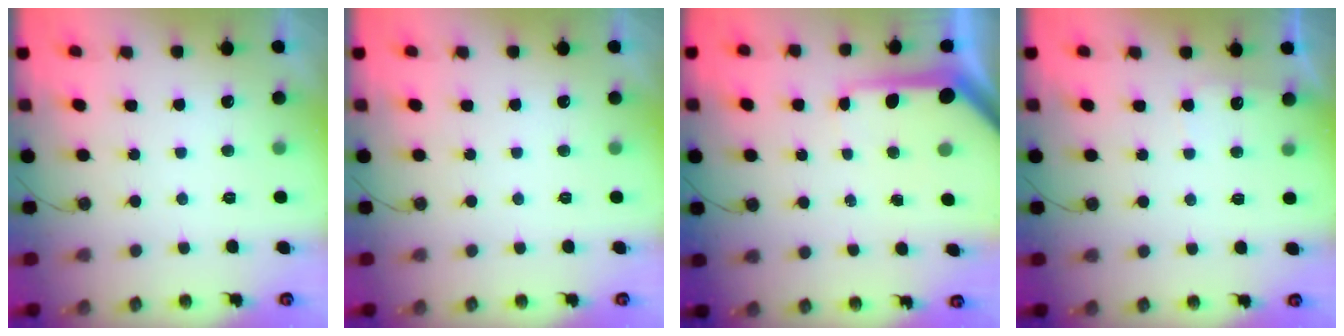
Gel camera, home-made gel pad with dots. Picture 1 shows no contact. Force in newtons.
{"total": 0.0}
{"total": 9.2, "press": 9.2, "slide": 1.0}
{"total": 3.0, "press": 3.0, "slide": 0.4}